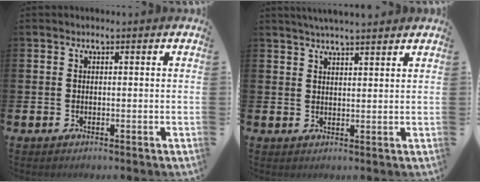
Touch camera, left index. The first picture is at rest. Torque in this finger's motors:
{"motor_torque": [0.33, -1.62, 0.12, 0.13]}